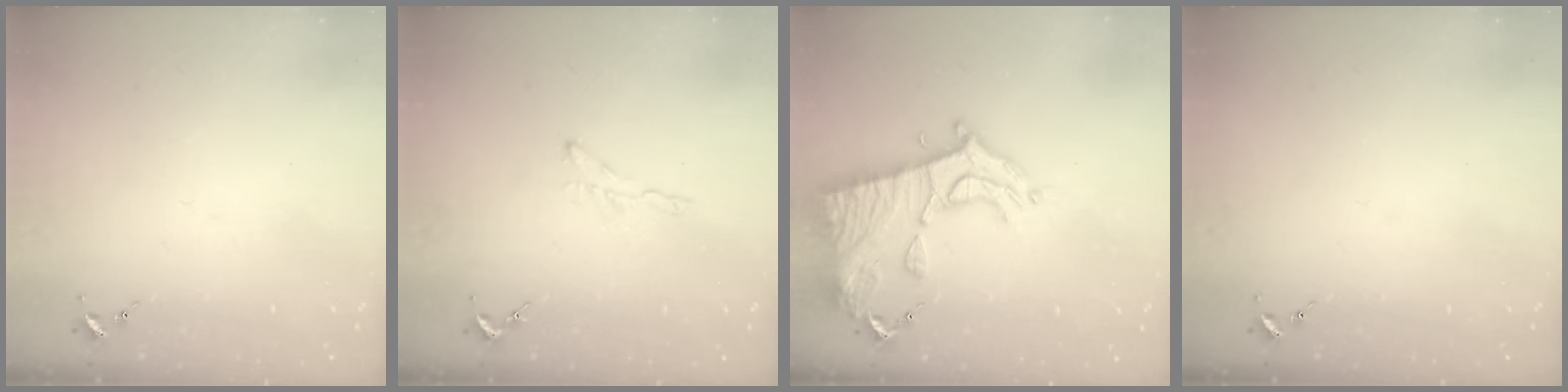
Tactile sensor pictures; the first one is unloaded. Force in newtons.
{"total": 3.4, "press": 3.4, "slide": 0.3}
{"total": 15.9, "press": 15.9, "slide": 1.4}
{"total": 0.0}